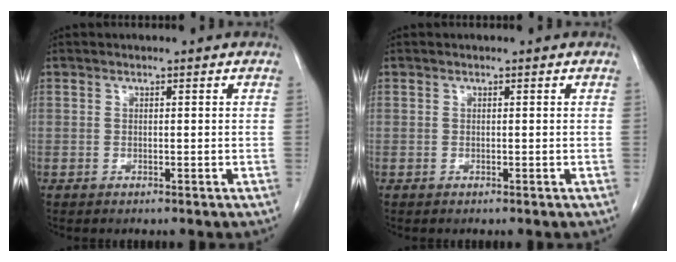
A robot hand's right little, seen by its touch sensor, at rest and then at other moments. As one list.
[{"total": 0.0}]